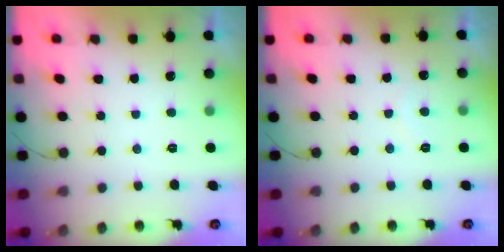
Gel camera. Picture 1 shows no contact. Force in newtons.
{"total": 3.9, "press": 3.9, "slide": 0.3}